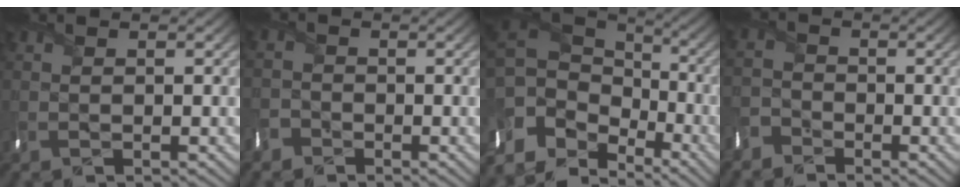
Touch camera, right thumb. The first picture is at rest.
{"total": 2.0, "force": [-1.5, 0.8, -1.1], "torque": [0.027, -0.007, -0.039]}
{"total": 12.5, "force": [-4.2, 8.9, 7.6], "torque": [-0.204, -0.027, -0.041]}
{"total": 2.8, "force": [-2.5, 0.9, -0.9], "torque": [0.022, -0.008, -0.063]}